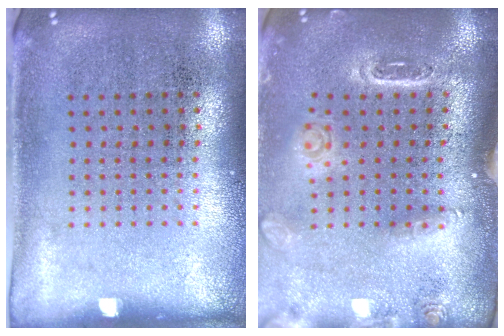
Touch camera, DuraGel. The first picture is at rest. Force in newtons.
{"total": 1.5, "press": 1.5, "slide": 0.3}